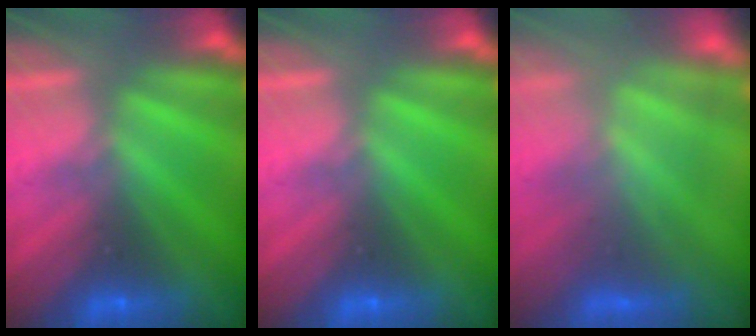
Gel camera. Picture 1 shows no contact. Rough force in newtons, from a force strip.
{"total": 0.0}
{"total": 4.3}